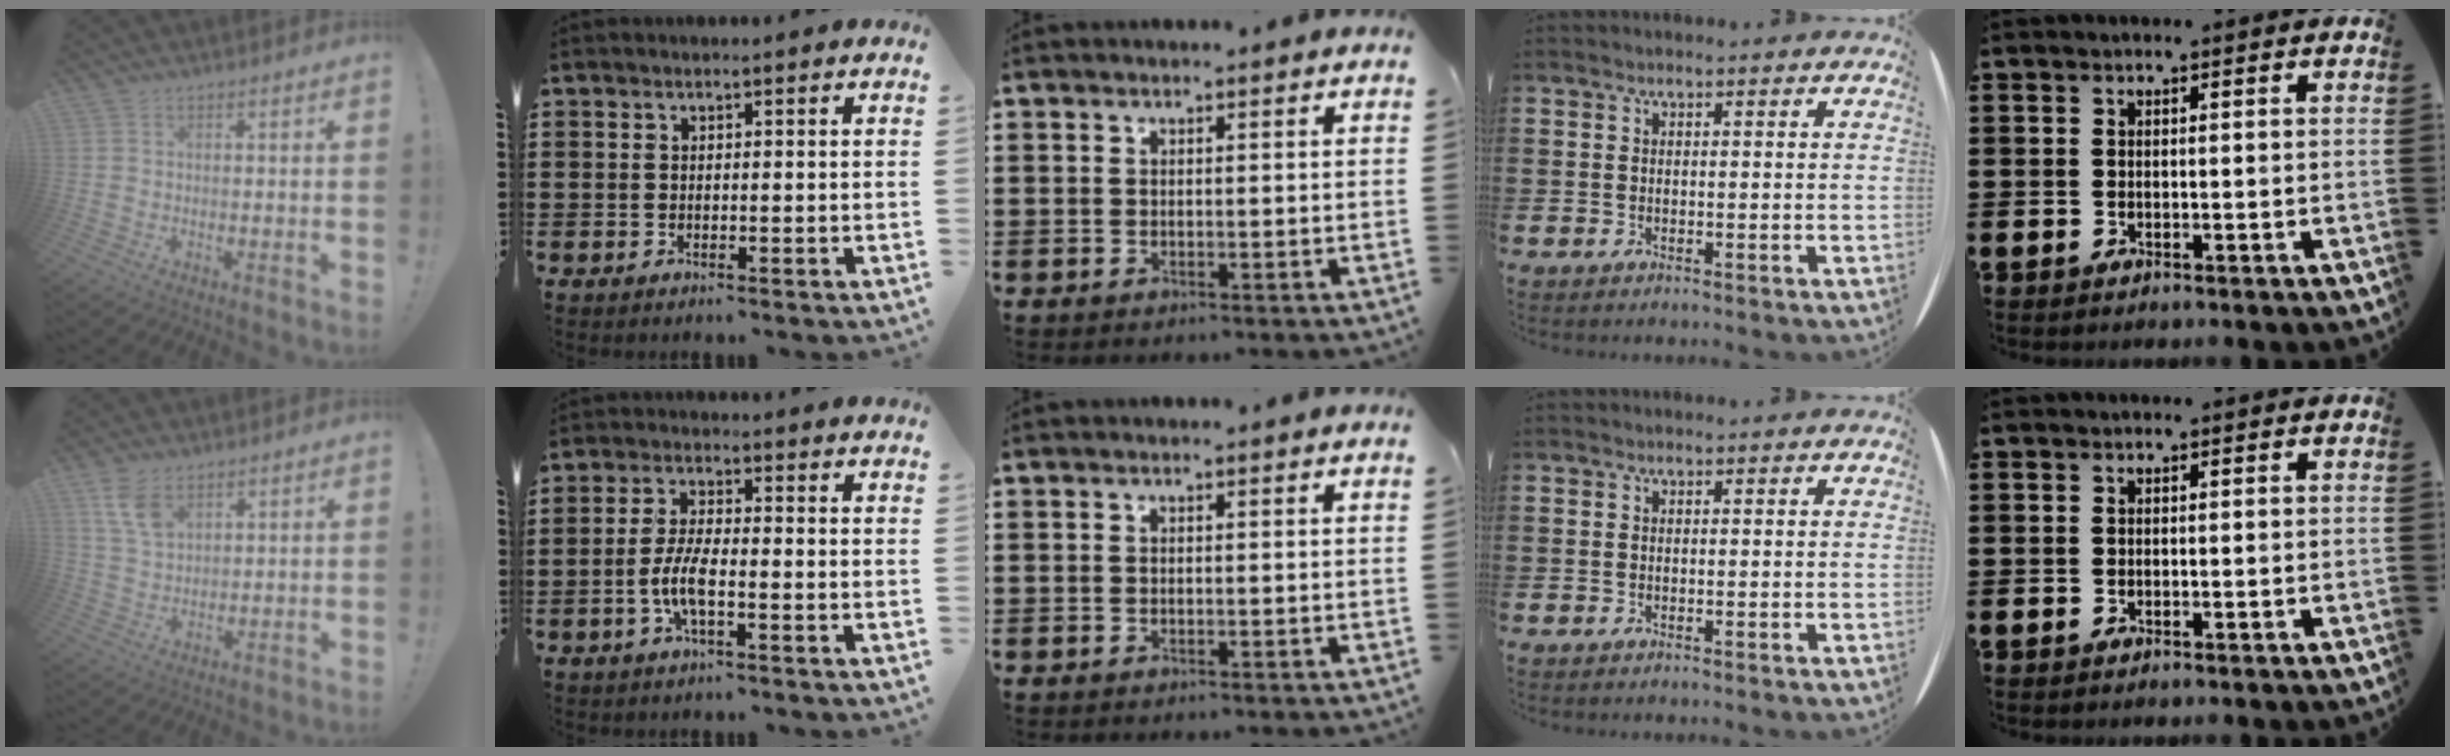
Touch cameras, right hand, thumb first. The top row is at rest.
{"thumb": {"total": 7.2, "force": [4.2, 3.9, 4.4], "torque": [-0.087, -0.013, 0.082]}, "index": {"total": 5.4, "force": [-1.8, 1.4, 4.9], "torque": [-0.117, -0.008, -0.042]}}